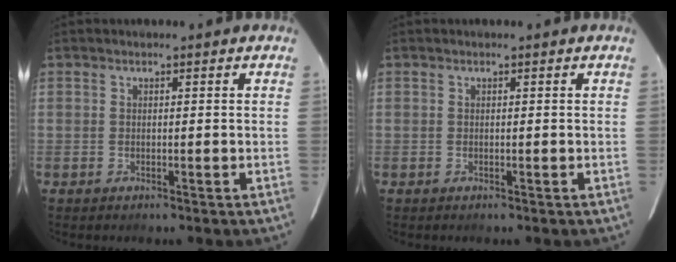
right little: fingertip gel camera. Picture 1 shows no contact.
{"total": 0.0}